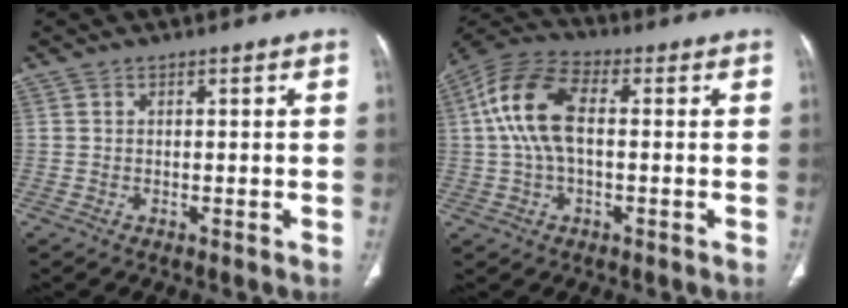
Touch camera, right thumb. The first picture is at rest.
{"total": 10.8, "force": [0.8, 5.5, 9.2], "torque": [-0.196, 0.026, 0.011]}